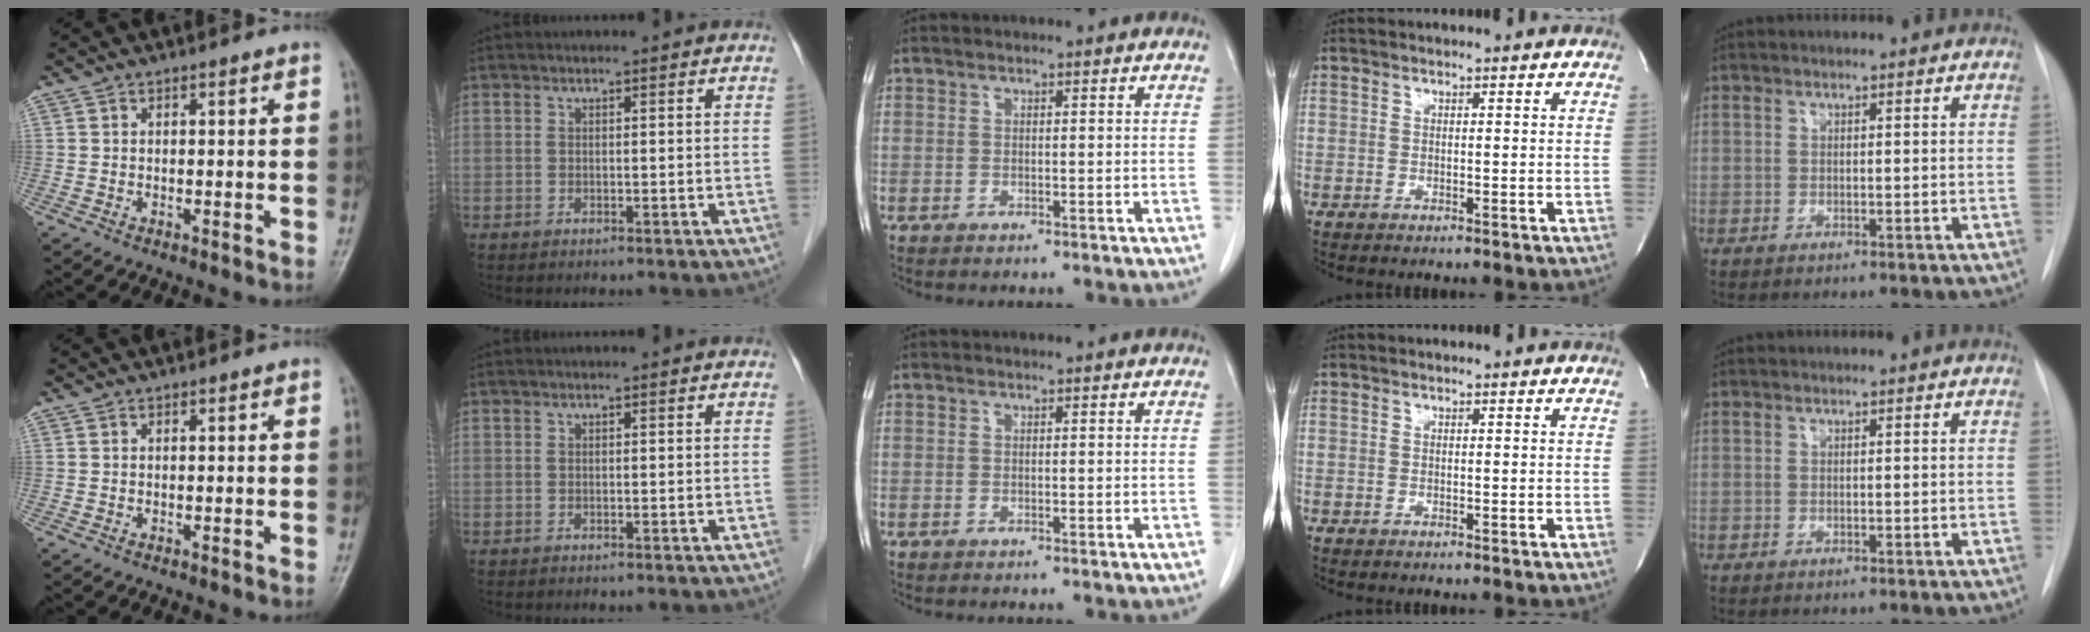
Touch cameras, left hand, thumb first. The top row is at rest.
{}